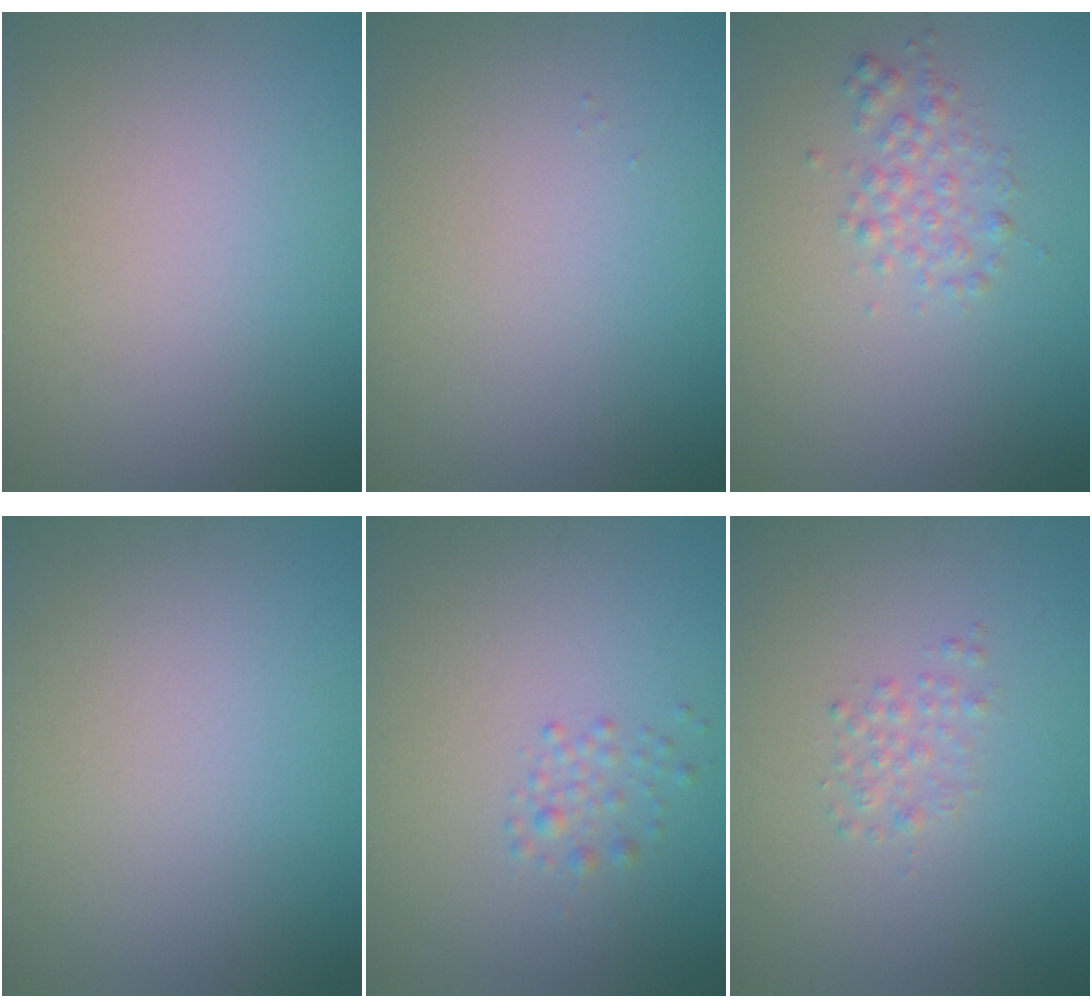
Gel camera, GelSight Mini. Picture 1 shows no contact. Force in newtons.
{"total": 0.0}
{"total": 2.0, "press": 2.0, "slide": 0.0}
{"total": 0.0}
{"total": 1.2, "press": 1.2, "slide": 0.0}
{"total": 1.2, "press": 1.2, "slide": 0.0}